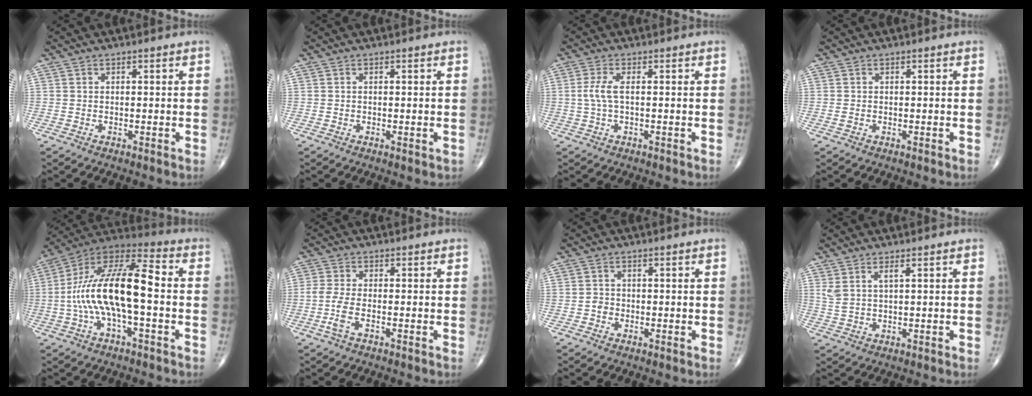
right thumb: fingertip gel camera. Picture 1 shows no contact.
{"total": 1.1, "force": [-0.3, 0.3, 1.0], "torque": [-0.014, -0.003, -0.003]}
{"total": 3.3, "force": [0.0, 1.0, 3.2], "torque": [-0.086, 0.004, -0.003]}
{"total": 0.6, "force": [-0.2, 0.4, 0.4], "torque": [-0.012, 0.002, -0.001]}
{"total": 18.5, "force": [-1.8, 6.7, 17.1], "torque": [-0.331, 0.050, -0.039]}
{"total": 4.0, "force": [-1.6, 1.2, 3.5], "torque": [-0.093, 0.001, -0.036]}
{"total": 1.5, "force": [-0.6, 1.3, 0.5], "torque": [0.000, 0.006, -0.013]}
{"total": 3.2, "force": [1.5, 0.8, 2.8], "torque": [-0.067, -0.002, 0.038]}